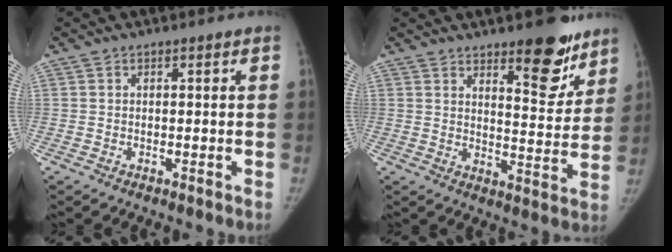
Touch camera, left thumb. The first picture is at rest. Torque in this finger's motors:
{"motor_torque": [0.53, -0.36, 1.21, -1.03, 0.20]}